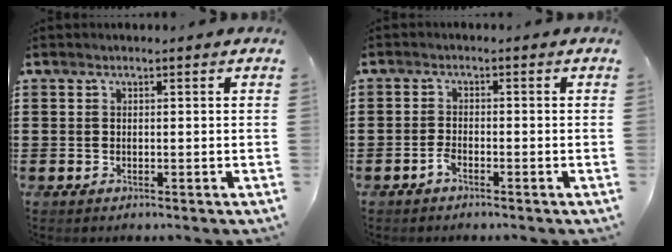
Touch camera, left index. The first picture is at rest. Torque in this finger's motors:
{"motor_torque": [0.09, 0.09, 0.06, 0.03]}